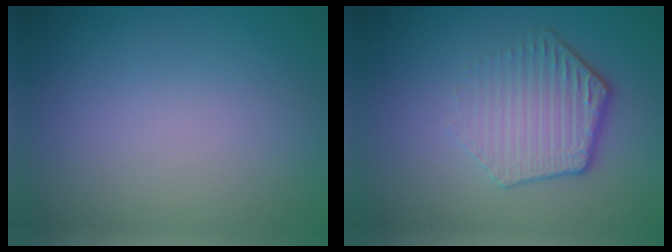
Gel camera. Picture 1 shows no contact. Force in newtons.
{"total": 4.3, "press": 3.3, "slide": 2.7}